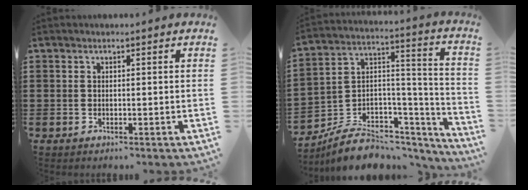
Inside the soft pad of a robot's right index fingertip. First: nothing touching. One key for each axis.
{"total": 7.8, "fx": -5.5, "fy": 4.8, "fz": 2.7, "tx": -0.054, "ty": 0.014, "tz": -0.097}